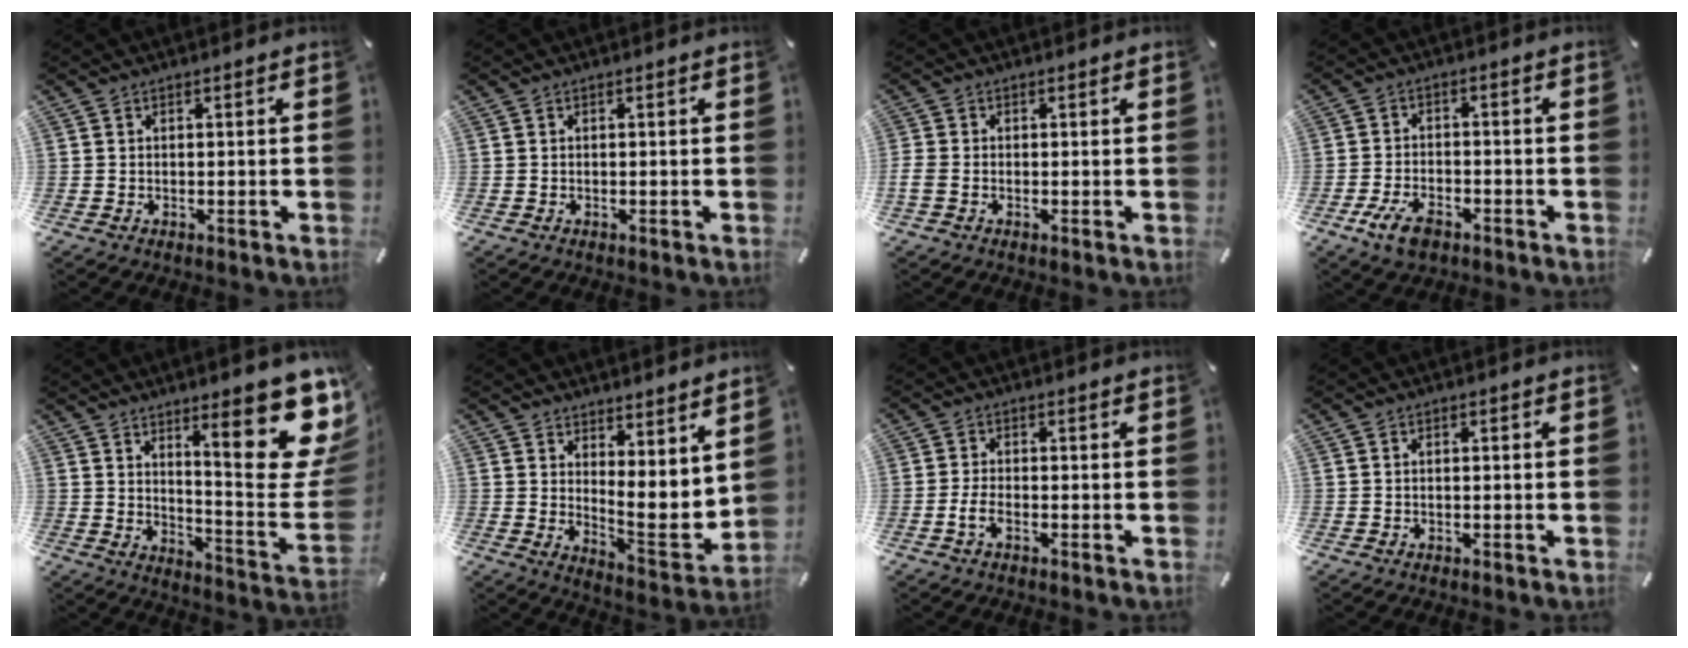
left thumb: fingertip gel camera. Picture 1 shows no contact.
{"total": 0.0}
{"total": 1.7, "force": [-0.4, 1.0, 1.2], "torque": [-0.021, 0.003, -0.006]}
{"total": 6.8, "force": [-3.9, 3.7, 4.2], "torque": [-0.094, 0.013, -0.073]}
{"total": 22.5, "force": [12.4, 6.4, 17.7], "torque": [-0.237, -0.095, 0.198]}
{"total": 6.2, "force": [4.0, 2.9, 3.8], "torque": [-0.035, -0.067, 0.076]}
{"total": 2.9, "force": [-1.1, 1.2, 2.4], "torque": [-0.046, 0.003, -0.020]}
{"total": 0.5, "force": [-0.2, 0.2, 0.4], "torque": [-0.008, 0.001, -0.004]}